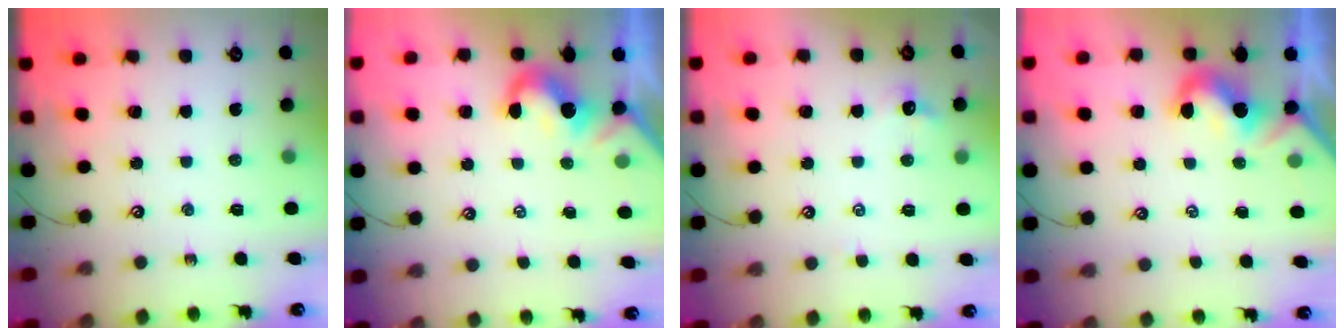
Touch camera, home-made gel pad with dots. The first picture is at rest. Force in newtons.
{"total": 1.5, "press": 1.2, "slide": 0.9}
{"total": 0.7, "press": 0.2, "slide": 0.7}
{"total": 1.9, "press": 1.8, "slide": 0.6}